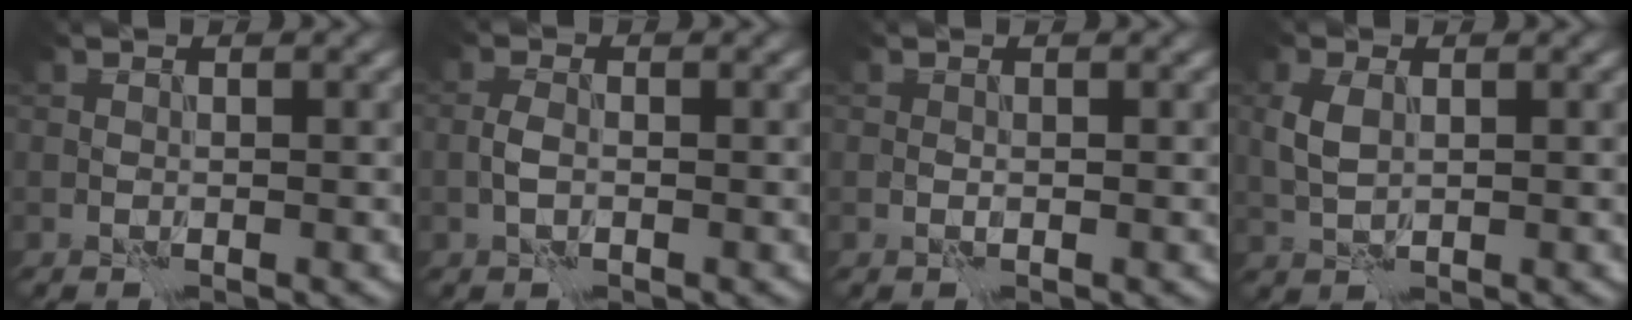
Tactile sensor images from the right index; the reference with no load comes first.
{"total": 1.2, "force": [-0.4, 0.6, 0.9], "torque": [-0.018, 0.002, -0.011]}
{"total": 0.0}
{"total": 2.1, "force": [0.6, 1.3, 1.5], "torque": [-0.040, 0.002, 0.014]}